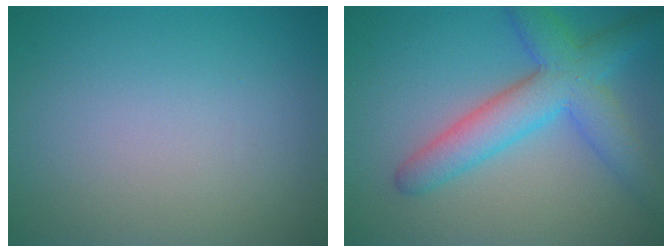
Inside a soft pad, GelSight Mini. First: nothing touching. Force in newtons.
{"total": 6.3, "press": 6.3, "slide": 0.2}